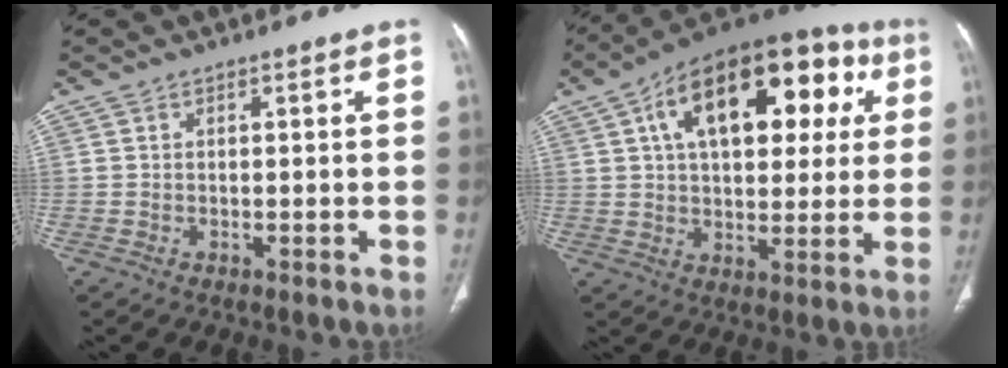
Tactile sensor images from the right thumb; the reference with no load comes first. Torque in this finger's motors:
{"motor_torque": [-0.07, 4.13, 1.14, 0.38, 0.21]}